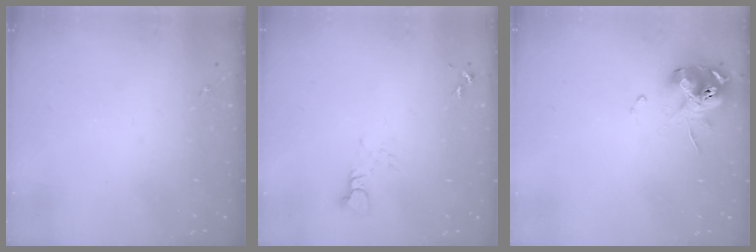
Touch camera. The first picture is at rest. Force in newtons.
{"total": 3.3, "press": 3.3, "slide": 0.3}
{"total": 11.0, "press": 10.9, "slide": 1.3}